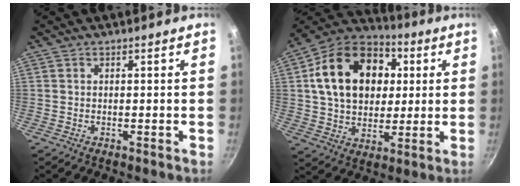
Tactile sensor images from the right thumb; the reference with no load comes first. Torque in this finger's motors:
{"motor_torque": [0.45, 4.10, 1.68, 0.36, 0.18]}